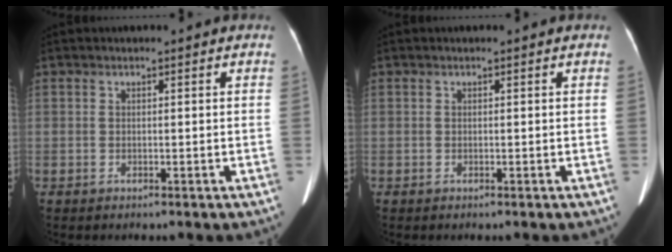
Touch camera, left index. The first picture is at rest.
{"total": 0.0}